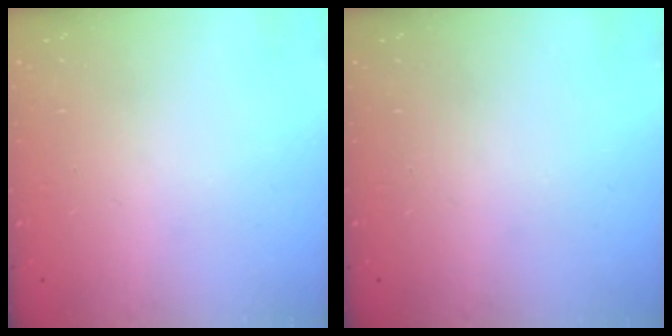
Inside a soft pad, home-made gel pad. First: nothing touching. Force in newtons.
{"total": 0.0}